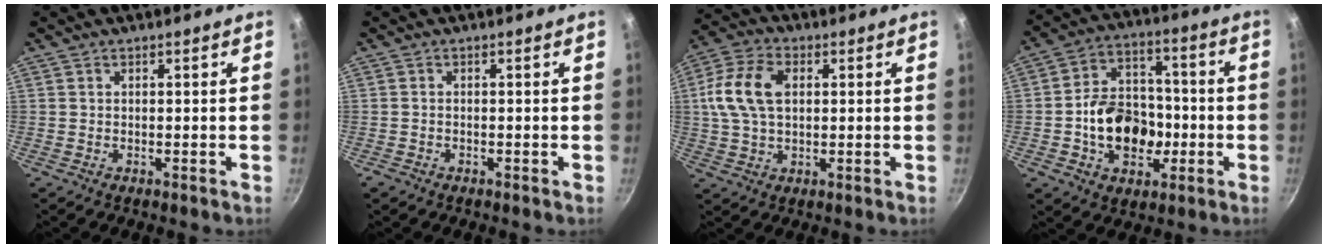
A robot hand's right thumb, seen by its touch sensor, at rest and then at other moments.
{"total": 0.6, "force": [-0.4, 0.4, 0.1], "torque": [-0.008, 0.005, -0.008]}
{"total": 11.8, "force": [2.0, 7.6, 8.8], "torque": [-0.163, 0.016, 0.027]}
{"total": 15.3, "force": [-3.0, 11.4, 9.6], "torque": [-0.120, 0.034, -0.052]}